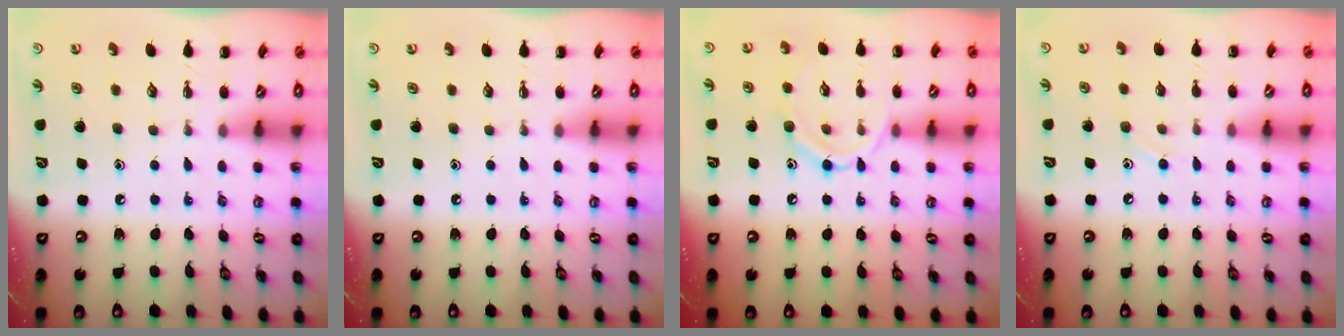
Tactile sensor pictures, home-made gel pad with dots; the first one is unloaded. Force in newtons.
{"total": 0.0}
{"total": 9.5, "press": 9.5, "slide": 0.6}
{"total": 5.4, "press": 5.0, "slide": 1.8}